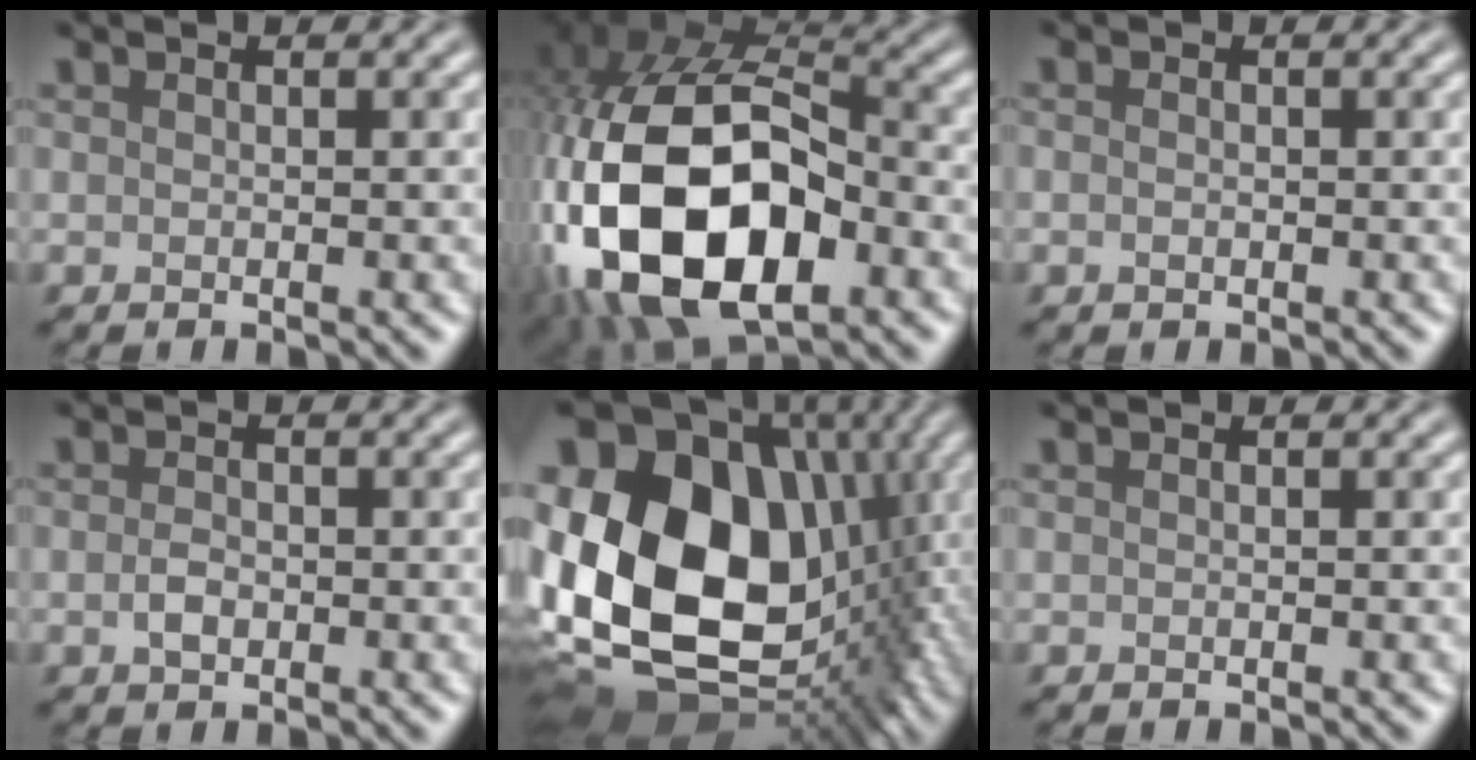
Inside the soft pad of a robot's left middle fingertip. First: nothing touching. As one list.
[{"total": 19.3, "force": [-5.1, 12.1, 14.1], "torque": [-0.303, -0.028, -0.088]}, {"total": 0.7, "force": [-0.1, 0.5, 0.5], "torque": [-0.012, 0.001, -0.003]}, {"total": 1.5, "force": [-0.4, 0.9, 1.1], "torque": [-0.027, 0.001, -0.010]}, {"total": 21.2, "force": [0.5, 15.9, 14.0], "torque": [-0.307, -0.011, 0.036]}, {"total": 0.0}]